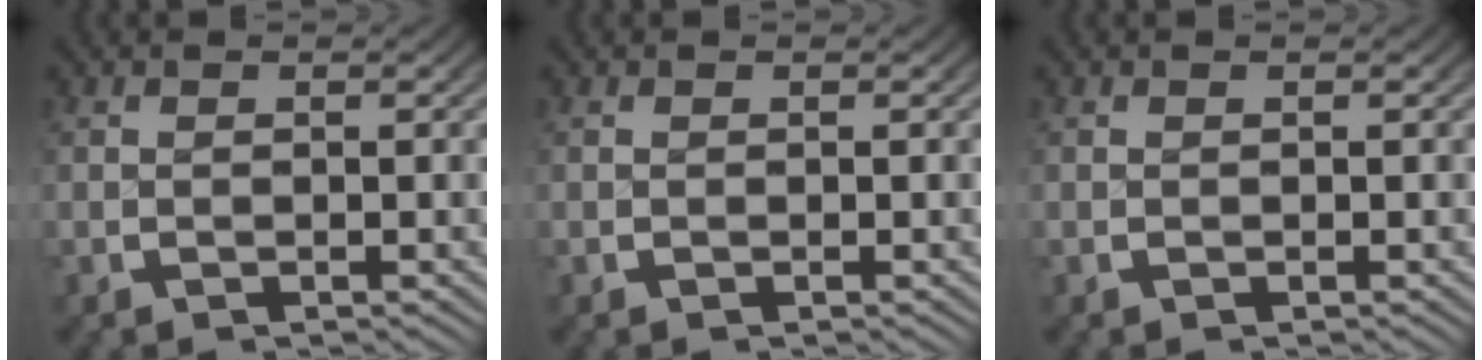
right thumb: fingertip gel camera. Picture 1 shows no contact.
{"total": 0.0}
{"total": 0.0}